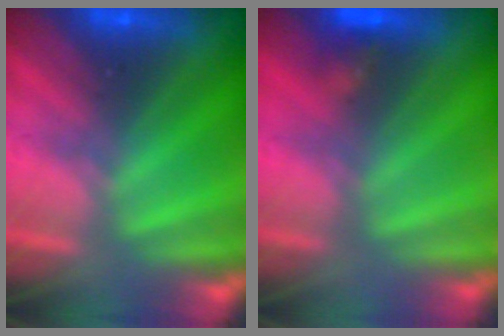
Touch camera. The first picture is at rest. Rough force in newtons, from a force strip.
{"total": 3.3}